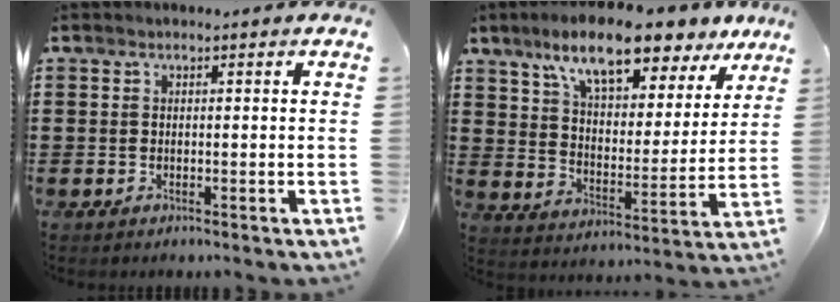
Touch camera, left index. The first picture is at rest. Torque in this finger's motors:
{"motor_torque": [2.14, 0.00, 1.05, 0.21]}